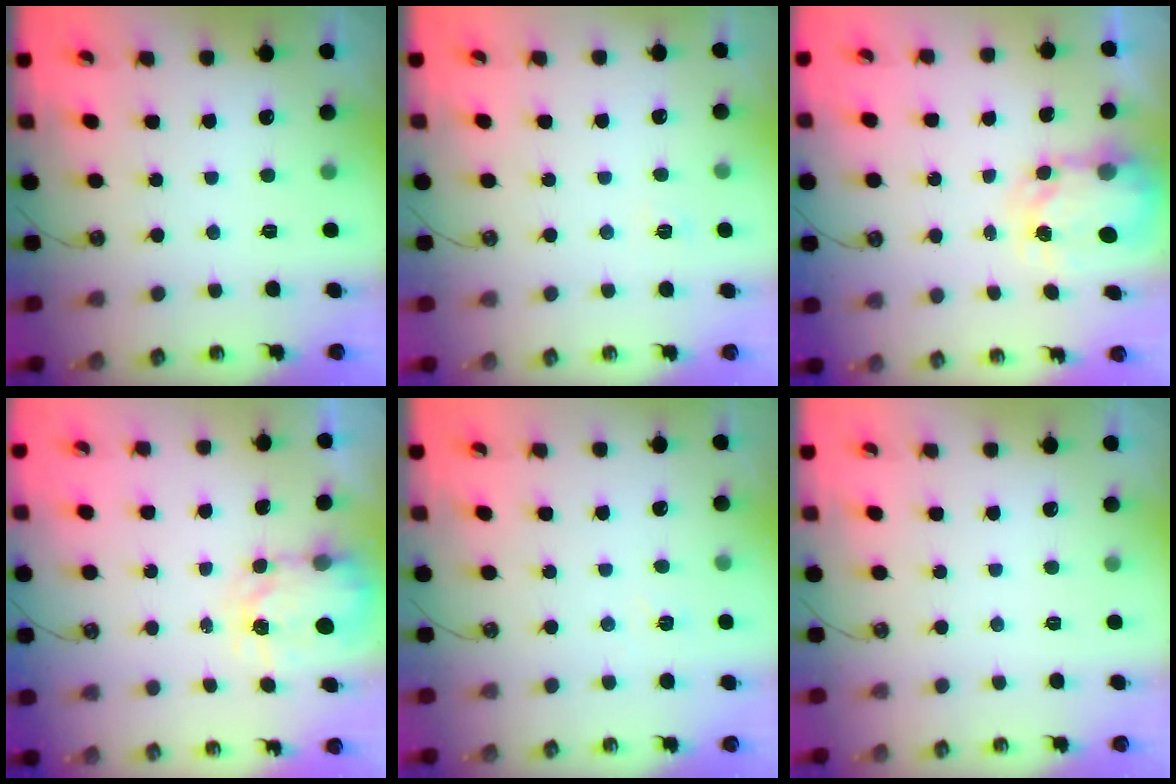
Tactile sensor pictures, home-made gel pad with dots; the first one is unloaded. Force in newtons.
{"total": 2.6, "press": 2.6, "slide": 0.2}
{"total": 4.7, "press": 4.7, "slide": 0.3}
{"total": 4.1, "press": 4.0, "slide": 0.5}
{"total": 3.0, "press": 3.0, "slide": 0.4}
{"total": 0.0}